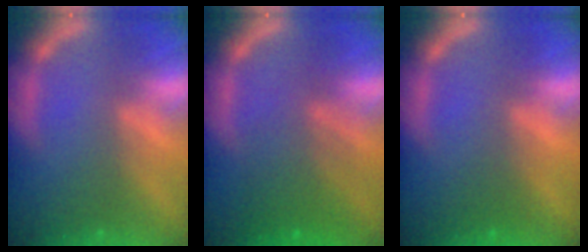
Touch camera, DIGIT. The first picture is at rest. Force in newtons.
{"total": 6.0}
{"total": 1.0}